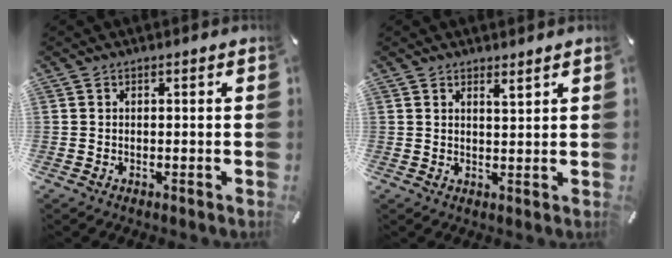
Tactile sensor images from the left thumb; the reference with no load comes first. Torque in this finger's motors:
{"motor_torque": [0.20, 0.16, 0.07, -0.22, 0.03]}